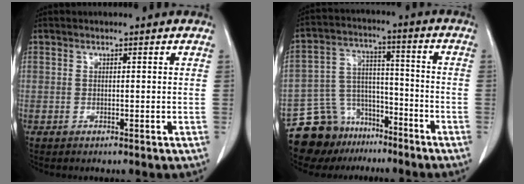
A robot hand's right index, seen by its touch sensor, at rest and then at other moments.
{"total": 11.9, "force": [-9.3, 7.1, 2.1], "torque": [-0.043, 0.053, -0.153]}